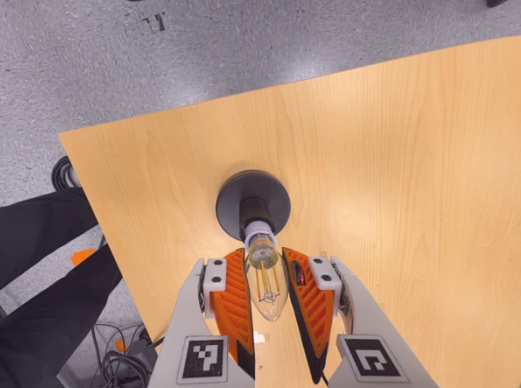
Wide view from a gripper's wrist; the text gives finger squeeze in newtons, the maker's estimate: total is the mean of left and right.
{"total": 12.0, "left": 11.4, "right": 12.7}